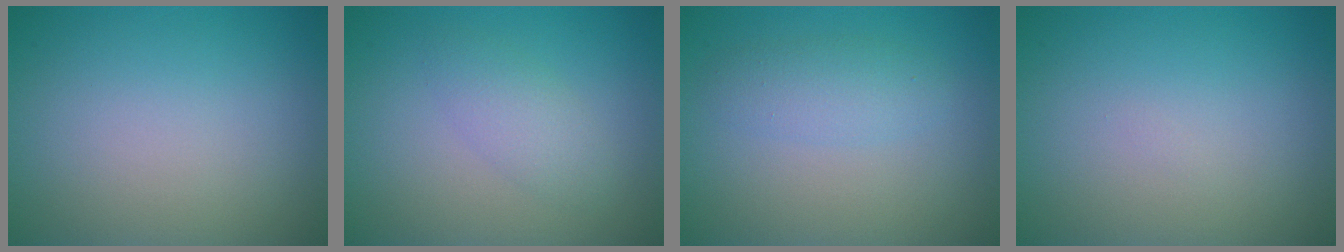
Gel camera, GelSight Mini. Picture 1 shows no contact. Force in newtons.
{"total": 2.2, "press": 2.2, "slide": 0.1}
{"total": 2.3, "press": 2.3, "slide": 0.0}
{"total": 0.0}